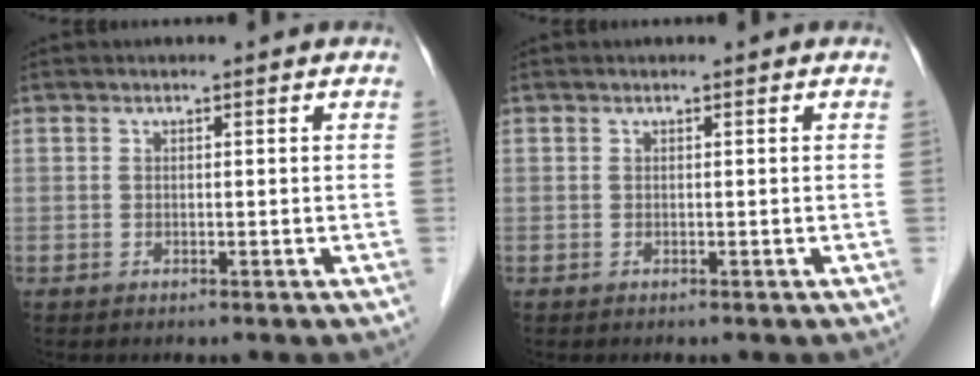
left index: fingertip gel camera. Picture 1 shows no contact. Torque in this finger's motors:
{"motor_torque": [-0.06, 0.06, 0.00, 0.00]}